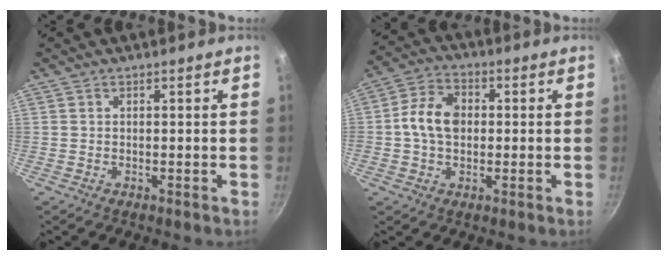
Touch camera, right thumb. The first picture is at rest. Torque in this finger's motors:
{"motor_torque": [-0.37, 1.32, 0.79, -0.52, 0.27]}